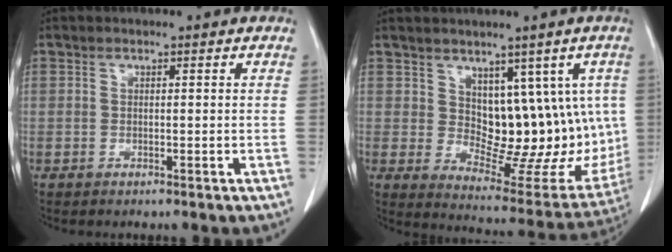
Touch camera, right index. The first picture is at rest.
{"total": 13.5, "force": [2.8, 7.9, 10.5], "torque": [-0.110, 0.008, 0.062]}